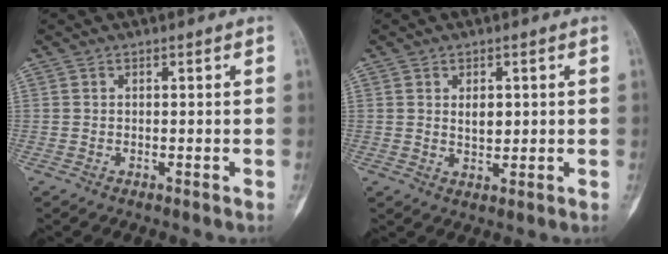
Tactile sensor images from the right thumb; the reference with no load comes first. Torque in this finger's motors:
{"motor_torque": [0.20, 0.04, -0.02, -0.10, 0.02]}